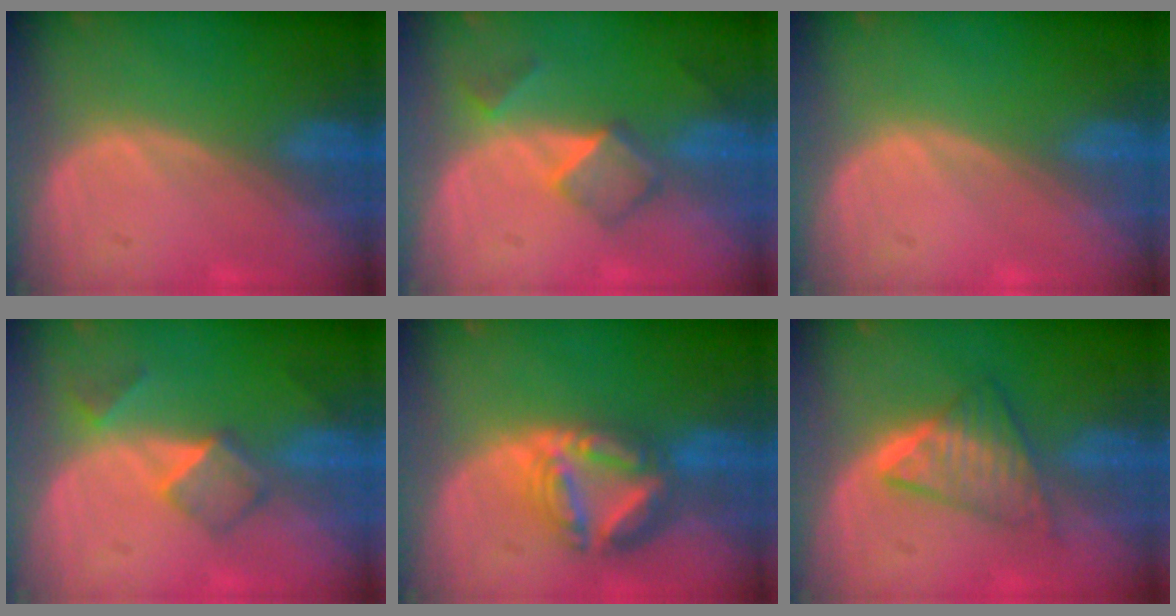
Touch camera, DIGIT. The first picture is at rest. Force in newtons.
{"total": 5.0, "press": 4.4, "slide": 2.4}
{"total": 0.0}
{"total": 5.1, "press": 4.4, "slide": 2.6}
{"total": 8.2, "press": 7.1, "slide": 4.1}
{"total": 5.9, "press": 5.8, "slide": 0.8}